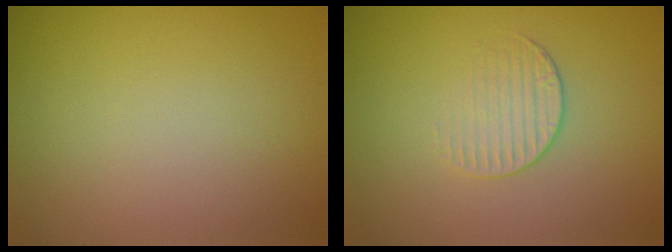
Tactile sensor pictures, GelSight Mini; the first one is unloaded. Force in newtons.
{"total": 1.7, "press": 1.0, "slide": 1.4}